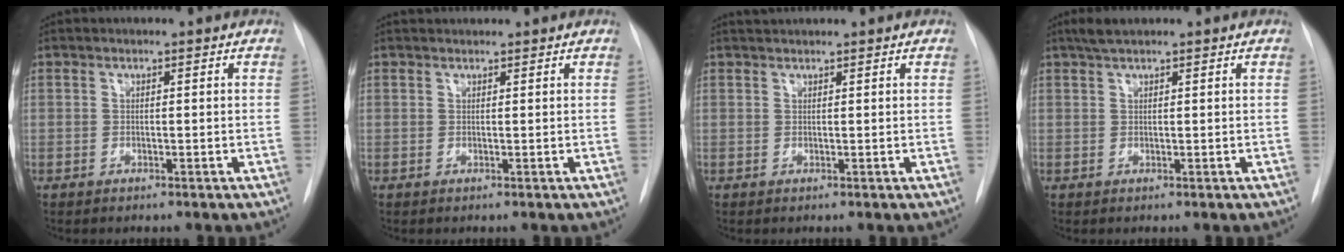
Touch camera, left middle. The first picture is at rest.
{"total": 1.7, "force": [1.6, 0.3, 0.3], "torque": [-0.008, 0.021, 0.029]}
{"total": 1.5, "force": [1.5, 0.0, 0.3], "torque": [-0.009, 0.017, 0.031]}
{"total": 2.3, "force": [1.9, 0.4, 1.4], "torque": [-0.031, 0.012, 0.035]}